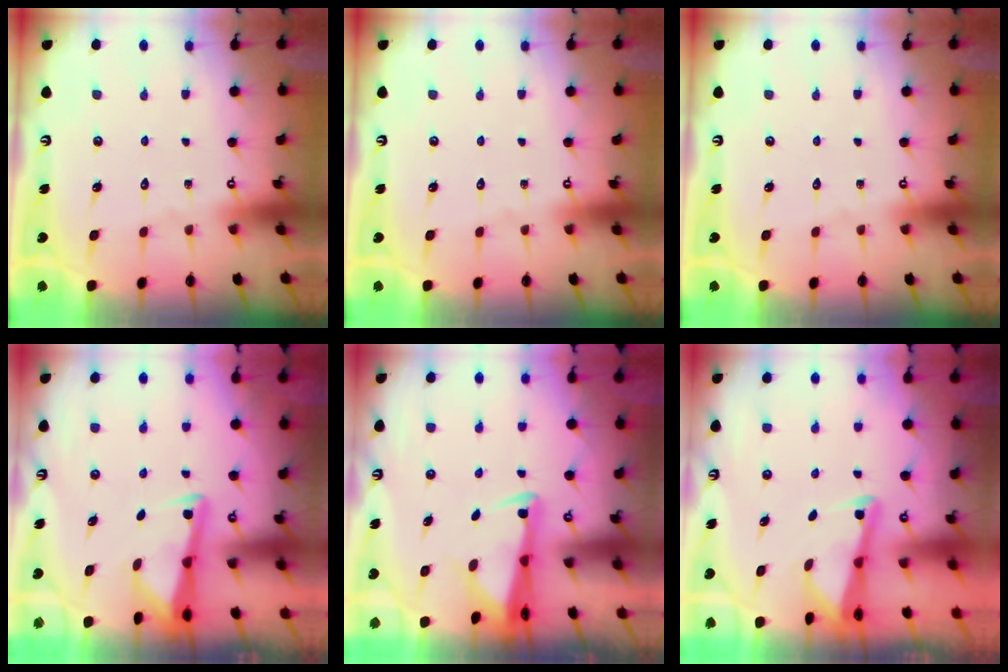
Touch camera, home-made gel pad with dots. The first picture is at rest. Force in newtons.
{"total": 0.0}
{"total": 0.0}
{"total": 3.1, "press": 3.1, "slide": 0.3}
{"total": 2.9, "press": 2.8, "slide": 1.0}
{"total": 2.9, "press": 2.9, "slide": 0.3}